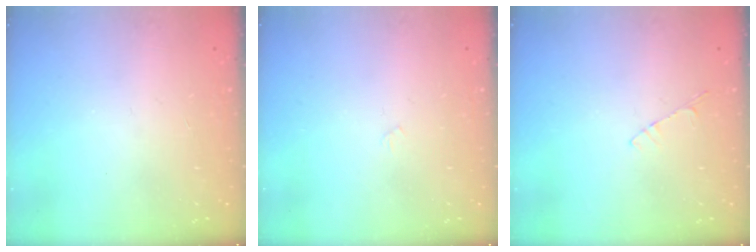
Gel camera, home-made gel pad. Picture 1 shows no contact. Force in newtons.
{"total": 2.8, "press": 2.8, "slide": 0.5}
{"total": 3.4, "press": 3.4, "slide": 0.5}